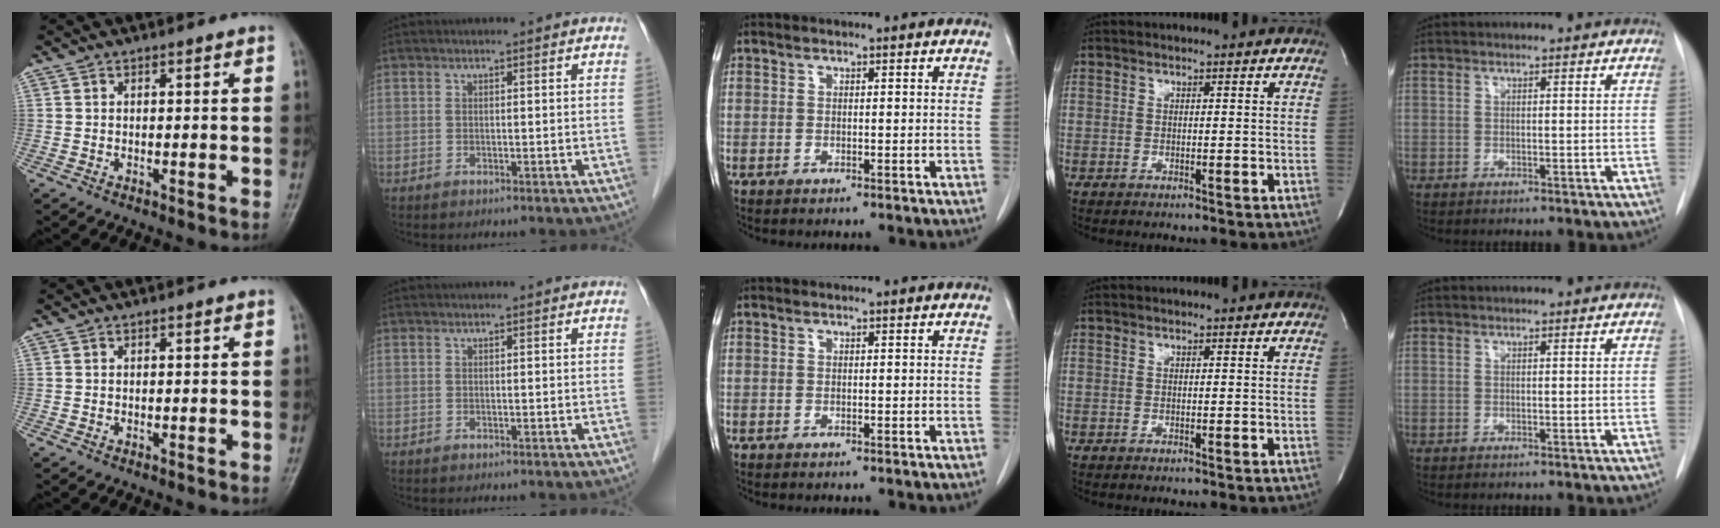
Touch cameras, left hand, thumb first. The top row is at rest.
{}